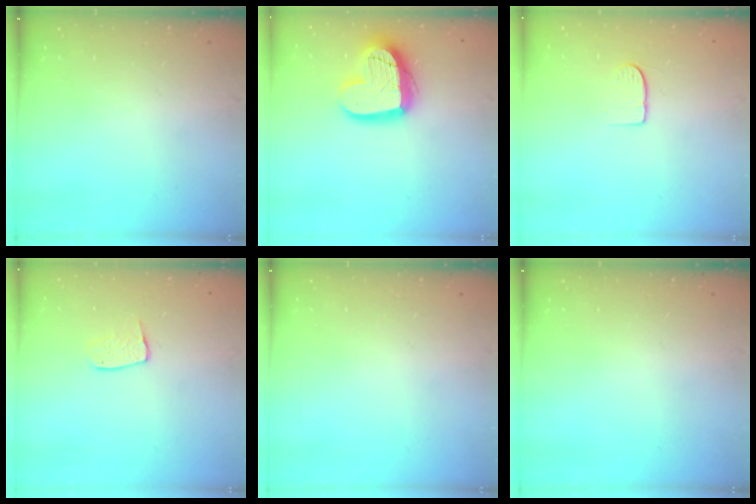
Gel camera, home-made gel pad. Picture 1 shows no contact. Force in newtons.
{"total": 16.1, "press": 16.1, "slide": 1.0}
{"total": 5.4, "press": 5.4, "slide": 0.4}
{"total": 6.1, "press": 6.1, "slide": 0.3}
{"total": 0.0}
{"total": 0.0}